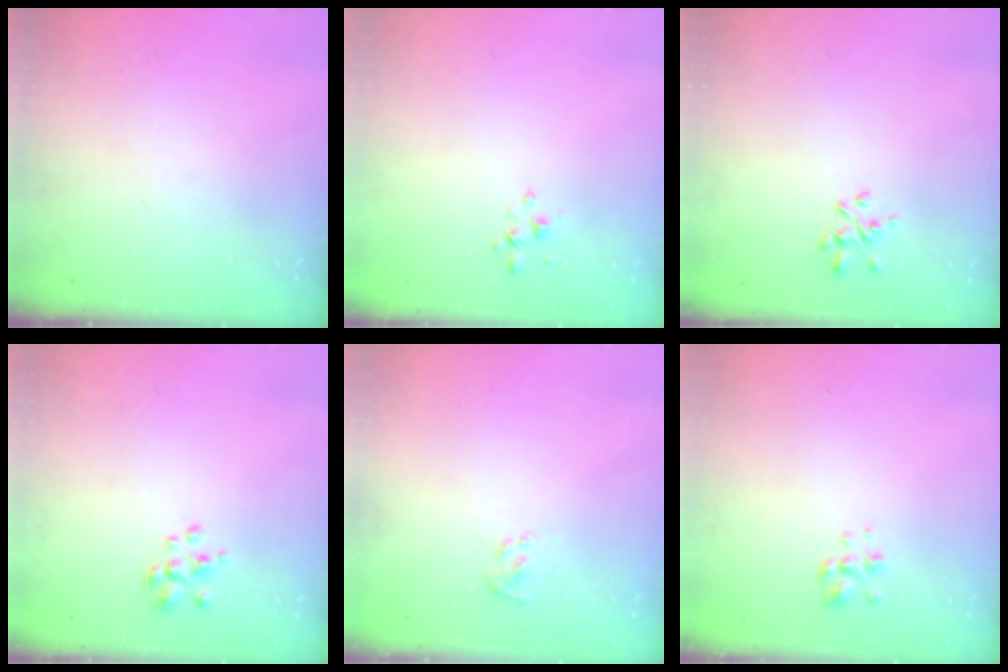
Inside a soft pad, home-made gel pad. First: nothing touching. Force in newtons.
{"total": 2.0, "press": 1.9, "slide": 0.6}
{"total": 1.8, "press": 1.6, "slide": 0.6}
{"total": 1.9, "press": 1.7, "slide": 0.7}
{"total": 1.5, "press": 1.3, "slide": 0.7}
{"total": 2.2, "press": 2.1, "slide": 0.8}